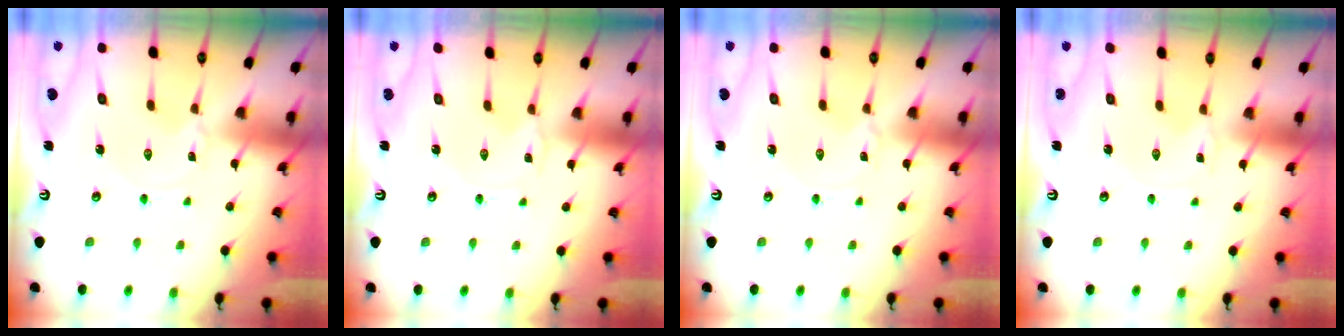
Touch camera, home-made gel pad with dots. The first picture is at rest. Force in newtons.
{"total": 0.0}
{"total": 0.7, "press": 0.6, "slide": 0.1}
{"total": 0.0}